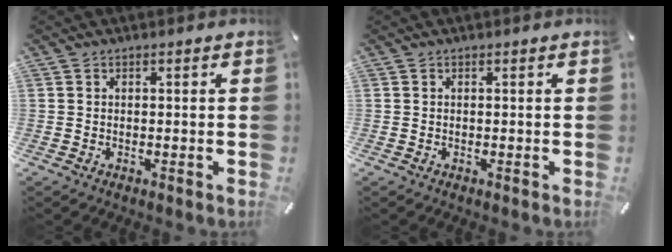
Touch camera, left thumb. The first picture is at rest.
{"total": 0.0}